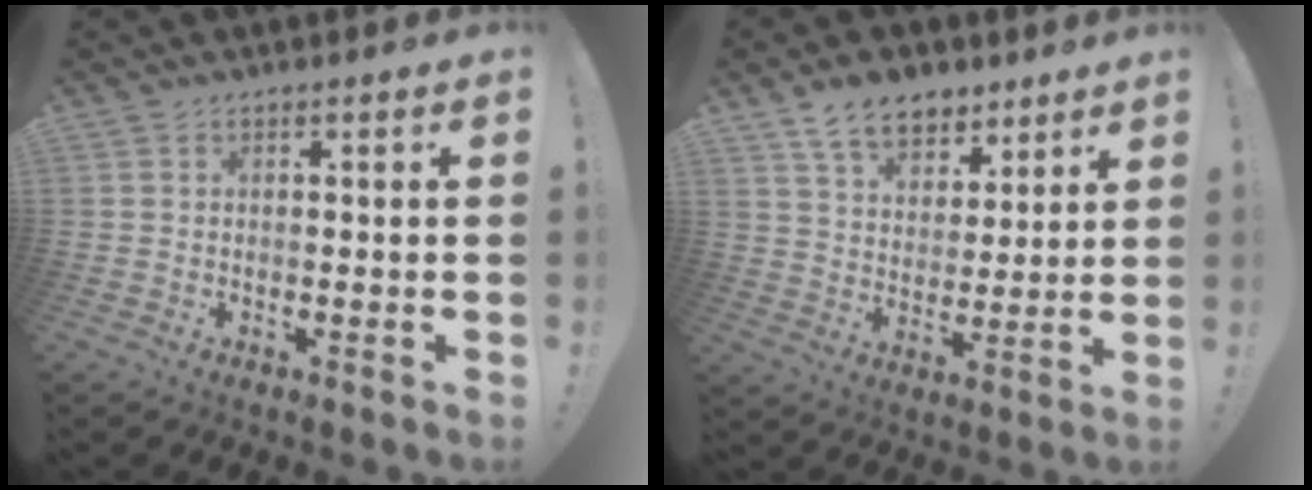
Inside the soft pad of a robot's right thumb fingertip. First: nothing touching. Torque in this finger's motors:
{"motor_torque": [-0.07, 1.25, 0.85, 0.63, 0.00]}